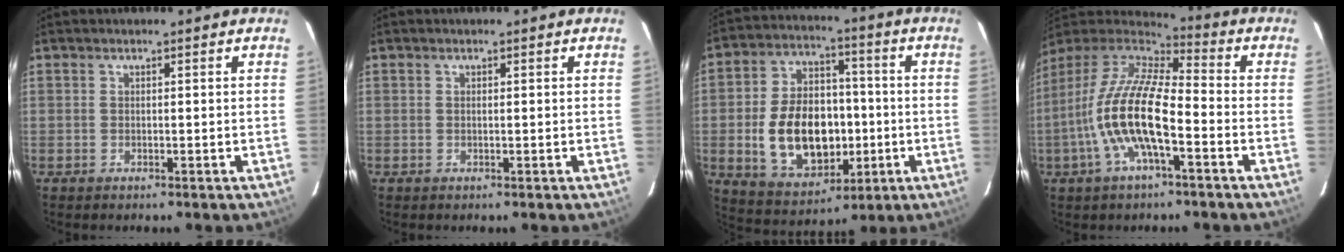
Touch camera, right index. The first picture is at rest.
{"total": 0.0}
{"total": 17.5, "force": [-2.7, 11.6, 12.9], "torque": [-0.264, 0.018, -0.022]}
{"total": 16.7, "force": [-5.1, 5.1, 15.0], "torque": [-0.293, -0.009, -0.102]}